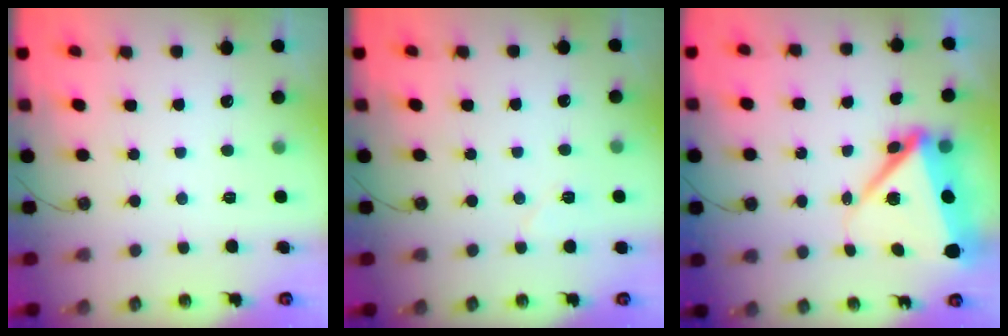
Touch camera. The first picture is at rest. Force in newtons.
{"total": 4.3, "press": 4.3, "slide": 0.4}
{"total": 12.4, "press": 12.3, "slide": 1.5}